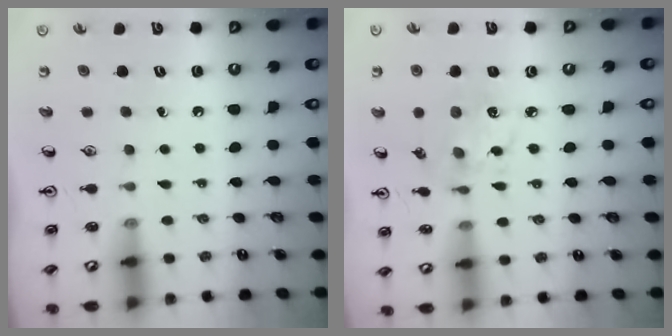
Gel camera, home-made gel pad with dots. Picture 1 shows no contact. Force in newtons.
{"total": 6.2, "press": 6.2, "slide": 0.5}